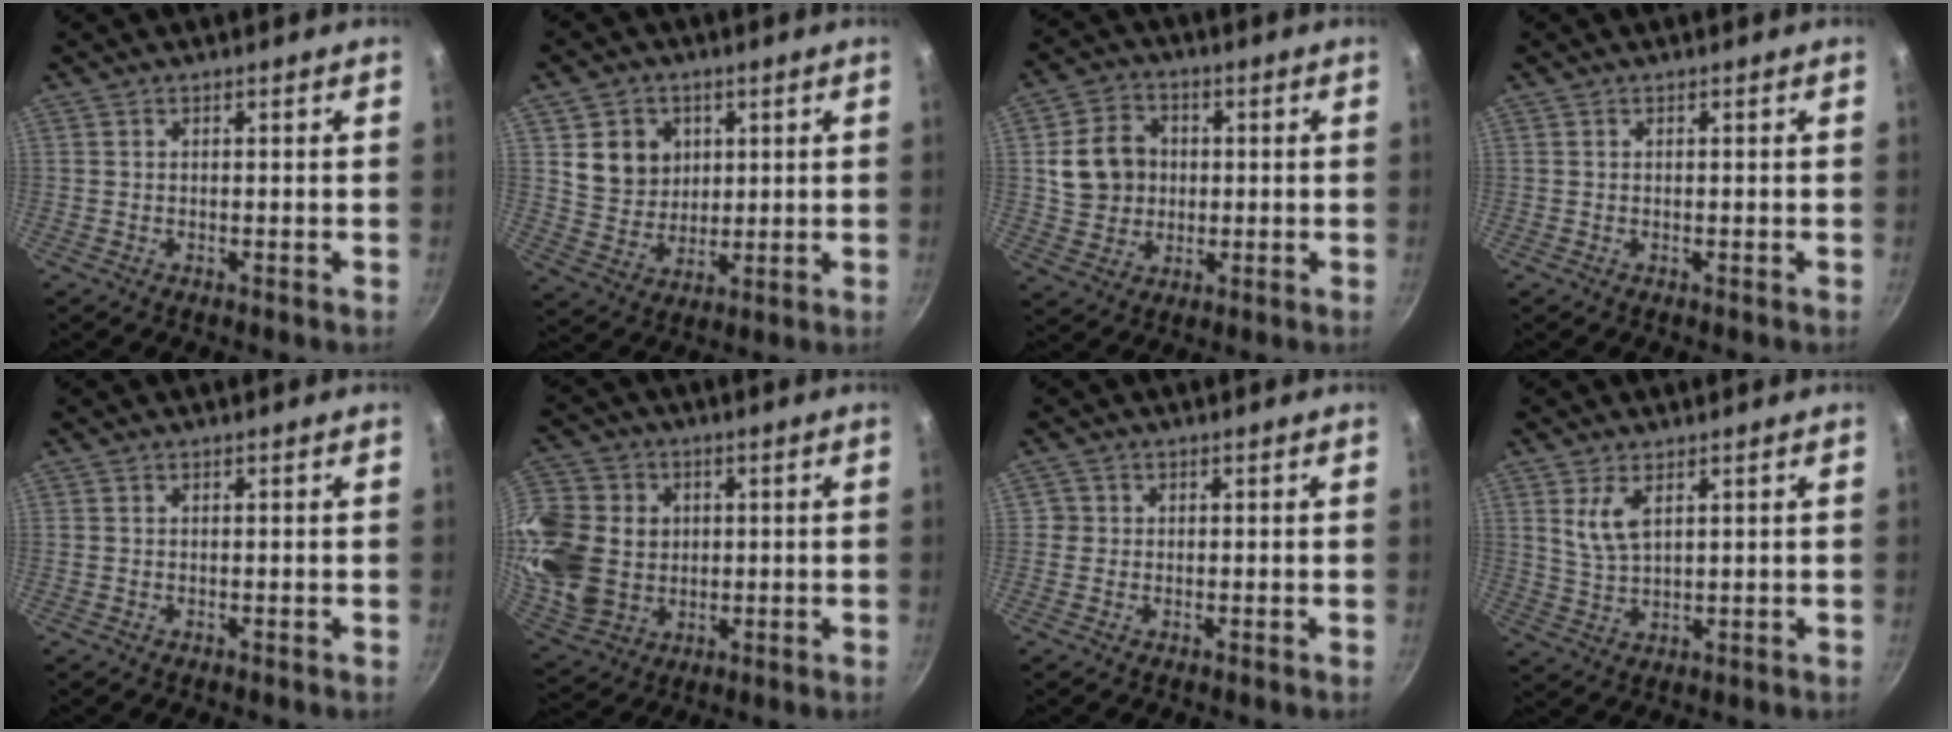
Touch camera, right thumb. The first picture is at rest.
{"total": 9.3, "force": [2.7, 8.1, 3.8], "torque": [-0.037, -0.013, 0.058]}
{"total": 10.3, "force": [1.1, 8.9, 5.1], "torque": [-0.063, 0.012, 0.018]}
{"total": 0.0}
{"total": 0.0}
{"total": 21.1, "force": [2.0, 17.7, 11.4], "torque": [-0.241, -0.001, 0.048]}
{"total": 1.4, "force": [-0.1, 1.3, 0.2], "torque": [0.007, 0.005, -0.004]}
{"total": 5.5, "force": [2.4, 2.6, 4.2], "torque": [-0.079, -0.020, 0.053]}